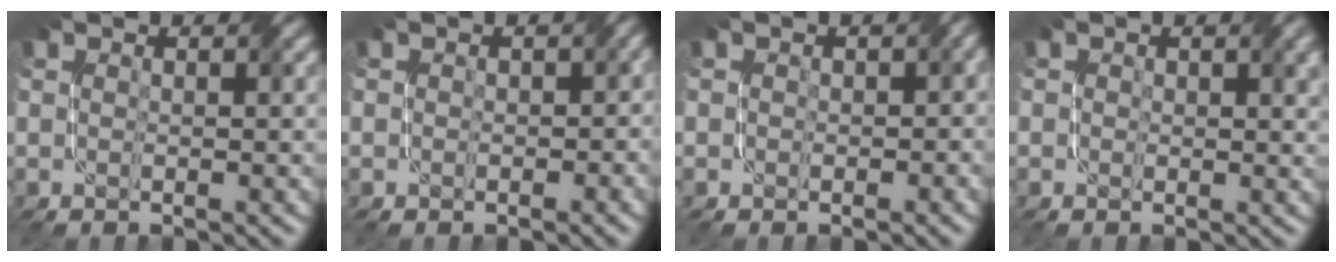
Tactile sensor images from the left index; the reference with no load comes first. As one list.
[{"total": 1.5, "force": [-0.1, 1.3, 0.7], "torque": [0.001, -0.004, 0.001]}, {"total": 1.5, "force": [0.0, 1.3, 0.6], "torque": [0.001, -0.002, 0.001]}, {"total": 1.9, "force": [0.8, 1.3, 1.2], "torque": [-0.007, -0.001, 0.012]}]